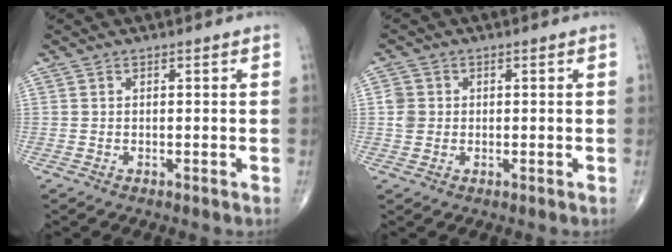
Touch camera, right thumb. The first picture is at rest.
{"total": 3.1, "force": [0.2, 2.8, 1.2], "torque": [-0.011, 0.003, 0.004]}